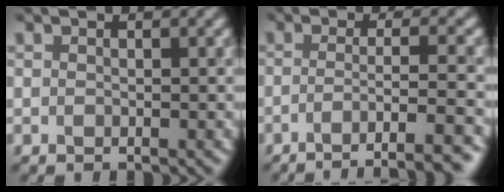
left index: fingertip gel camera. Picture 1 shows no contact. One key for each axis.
{"total": 6.2, "fx": -3.6, "fy": 0.9, "fz": 5.0, "tx": -0.066, "ty": 0.008, "tz": -0.037}